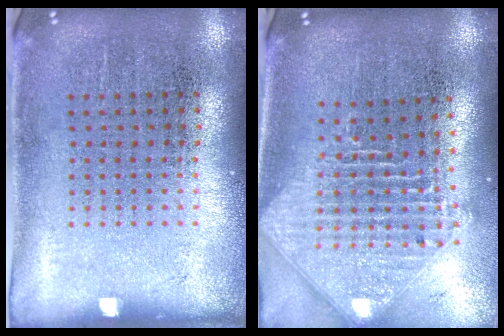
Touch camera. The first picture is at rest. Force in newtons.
{"total": 2.5, "press": 1.9, "slide": 1.7}